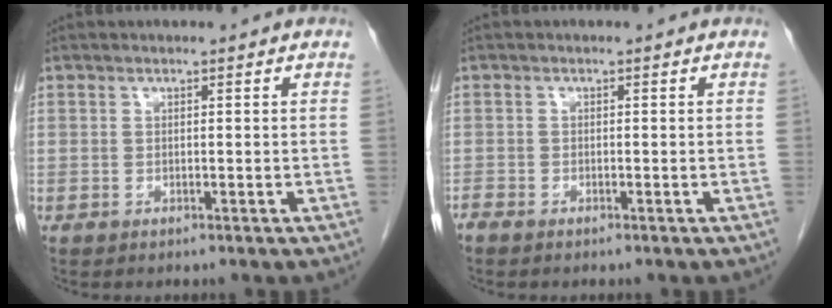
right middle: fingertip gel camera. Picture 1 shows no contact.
{"total": 1.1, "force": [-1.0, 0.3, 0.3], "torque": [-0.014, -0.002, -0.021]}